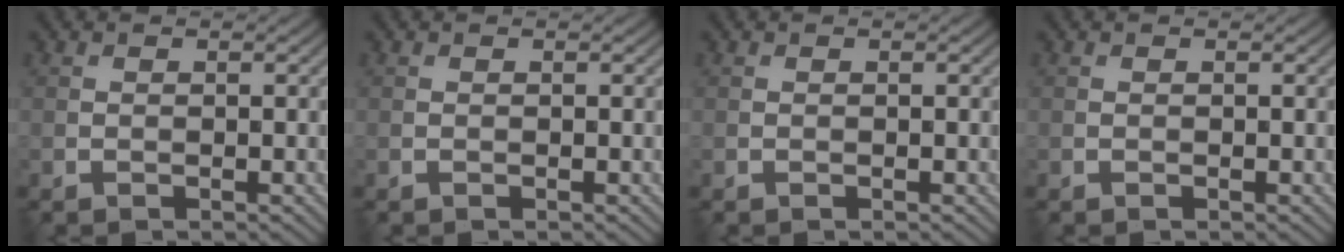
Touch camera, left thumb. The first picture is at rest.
{"total": 0.0}
{"total": 0.0}
{"total": 0.0}